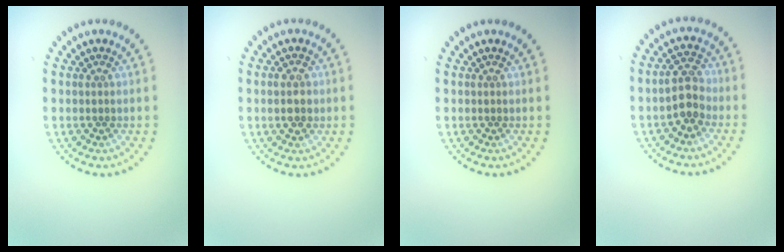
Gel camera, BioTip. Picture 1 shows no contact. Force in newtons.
{"total": 2.0, "press": 2.0, "slide": 0.1}
{"total": 0.0}
{"total": 3.0, "press": 2.8, "slide": 0.9}